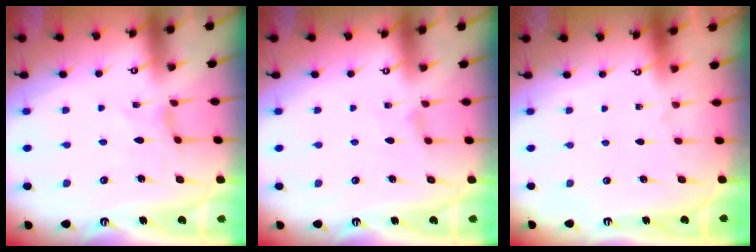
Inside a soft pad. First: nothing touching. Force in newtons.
{"total": 1.1, "press": 1.1, "slide": 0.3}
{"total": 0.0}